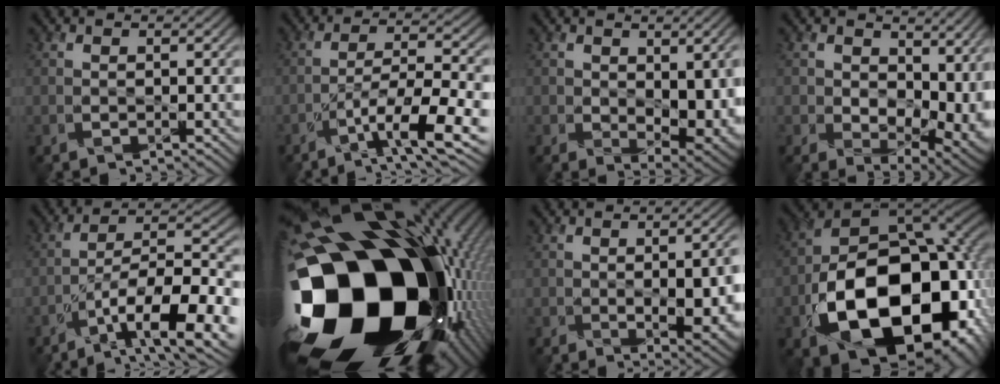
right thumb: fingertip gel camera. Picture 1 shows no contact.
{"total": 10.3, "force": [-5.2, 2.6, 8.5], "torque": [-0.149, -0.001, -0.085]}
{"total": 10.3, "force": [-0.9, 6.4, 8.0], "torque": [-0.130, -0.044, 0.013]}
{"total": 11.1, "force": [1.2, 7.8, 7.8], "torque": [-0.123, -0.035, 0.041]}
{"total": 15.8, "force": [-7.9, 5.7, 12.4], "torque": [-0.196, -0.009, -0.131]}
{"total": 24.5, "force": [-4.6, 16.8, 17.2], "torque": [-0.333, -0.076, -0.052]}
{"total": 9.5, "force": [-1.9, 4.7, 8.0], "torque": [-0.103, -0.026, -0.003]}
{"total": 21.2, "force": [-6.1, 13.9, 14.8], "torque": [-0.270, -0.057, -0.066]}